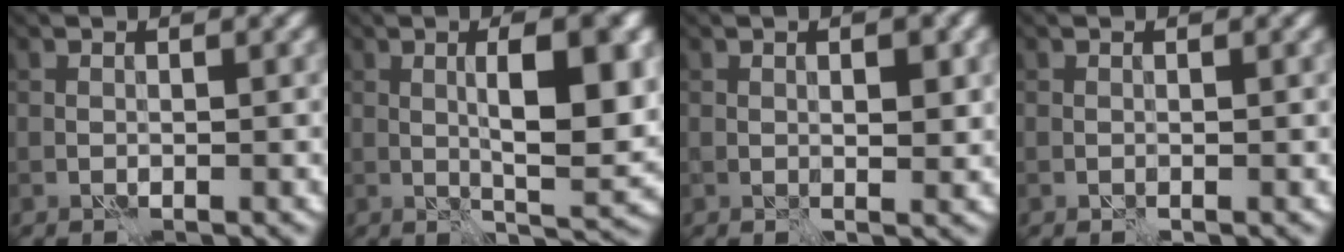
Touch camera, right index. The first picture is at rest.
{"total": 7.8, "force": [0.9, 2.0, 7.5], "torque": [-0.111, 0.000, 0.016]}
{"total": 2.5, "force": [0.5, 0.9, 2.2], "torque": [-0.030, -0.002, 0.009]}
{"total": 0.0}